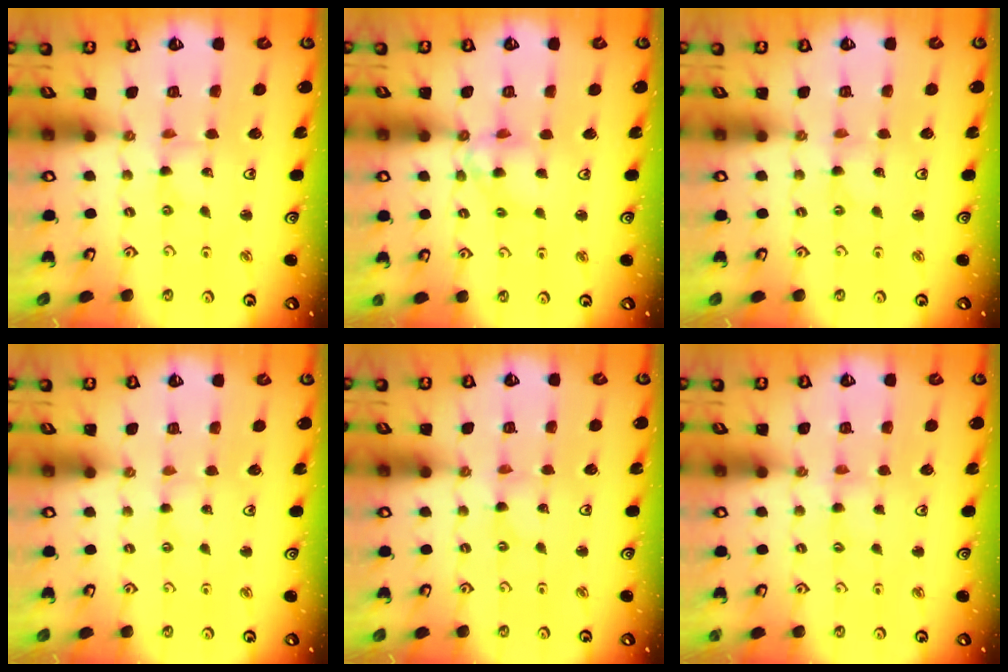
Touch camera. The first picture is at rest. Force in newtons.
{"total": 8.9, "press": 8.8, "slide": 0.7}
{"total": 0.0}
{"total": 0.0}
{"total": 0.0}
{"total": 1.3, "press": 1.2, "slide": 0.3}